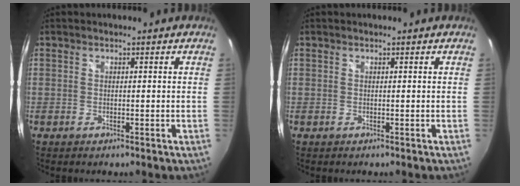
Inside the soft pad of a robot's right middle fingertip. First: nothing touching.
{"total": 0.0}